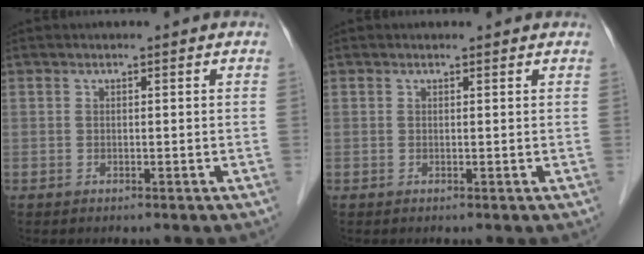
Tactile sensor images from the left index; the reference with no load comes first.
{"total": 1.0, "force": [1.0, 0.2, 0.0], "torque": [-0.012, 0.003, 0.010]}